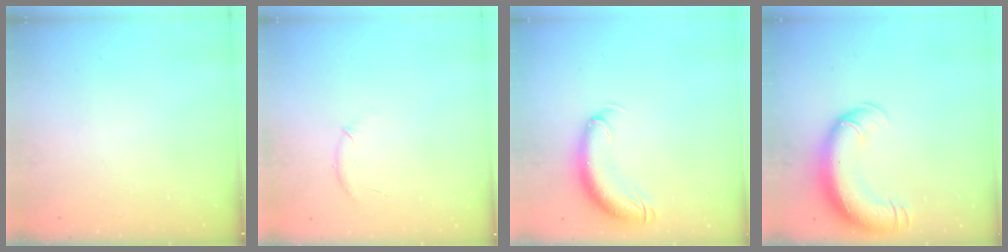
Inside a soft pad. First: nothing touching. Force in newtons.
{"total": 6.1, "press": 5.9, "slide": 1.4}
{"total": 12.1, "press": 11.8, "slide": 2.7}
{"total": 15.1, "press": 14.7, "slide": 3.6}